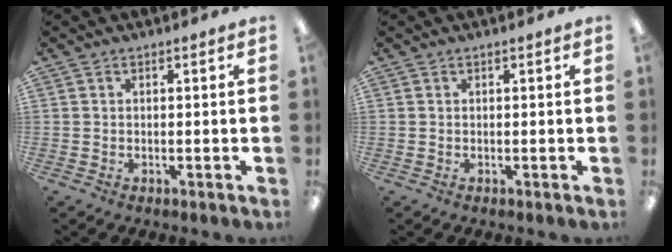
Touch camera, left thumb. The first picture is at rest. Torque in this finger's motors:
{"motor_torque": [0.01, 0.01, 0.03, 0.07, 0.02]}